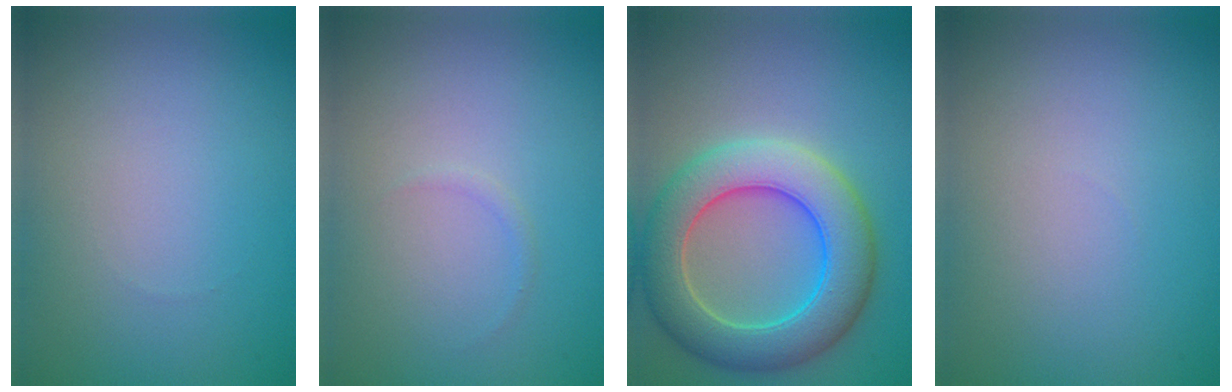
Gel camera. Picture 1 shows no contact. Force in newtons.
{"total": 0.5, "press": 0.5, "slide": 0.0}
{"total": 7.9, "press": 7.9, "slide": 0.5}
{"total": 0.0}